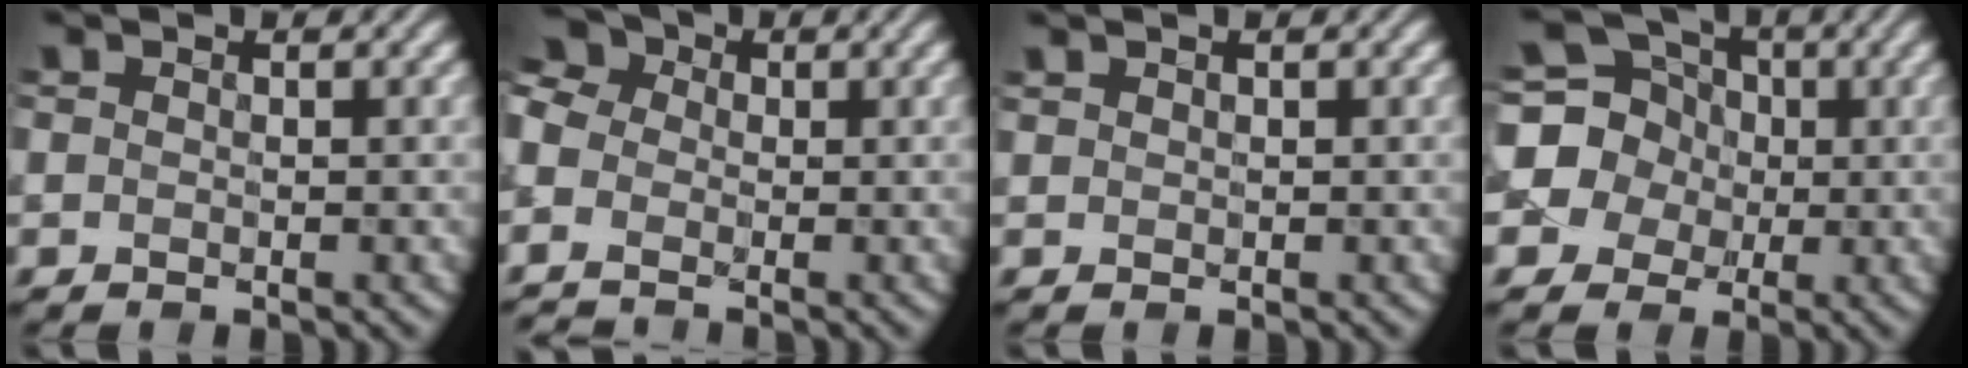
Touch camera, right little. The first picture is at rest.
{"total": 6.3, "force": [-2.1, 4.8, 3.5], "torque": [-0.086, 0.012, -0.049]}
{"total": 0.0}
{"total": 7.7, "force": [0.7, 7.2, 2.8], "torque": [-0.072, 0.036, -0.020]}